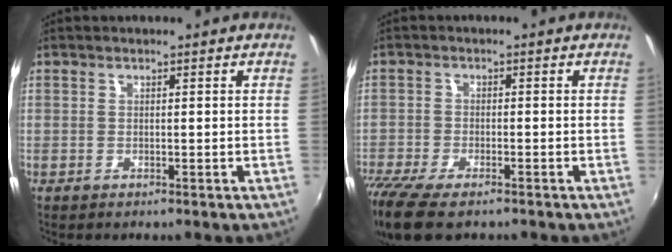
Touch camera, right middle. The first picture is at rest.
{"total": 11.6, "force": [-8.6, 3.7, 6.9], "torque": [-0.173, -0.054, -0.160]}